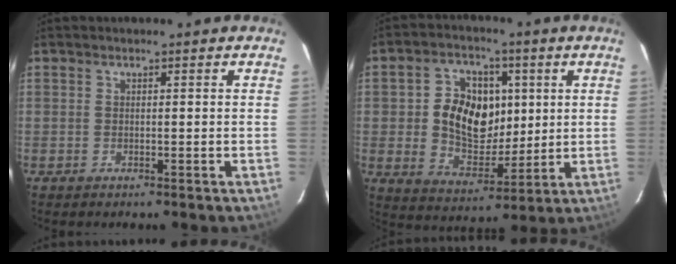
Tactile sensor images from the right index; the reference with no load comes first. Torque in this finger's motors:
{"motor_torque": [0.31, 0.12, 0.33, 0.09]}